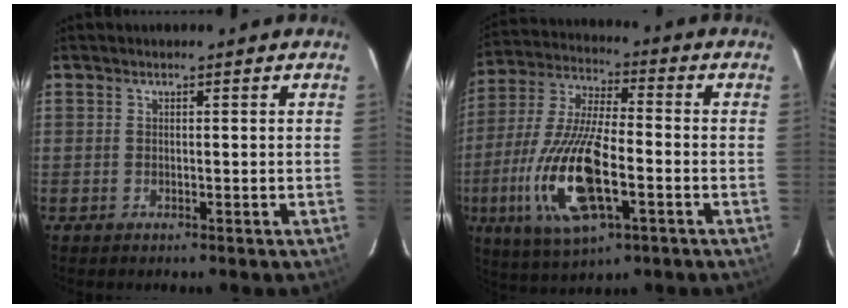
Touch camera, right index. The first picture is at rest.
{"total": 19.0, "force": [-5.8, 6.9, 16.7], "torque": [-0.360, -0.018, -0.108]}